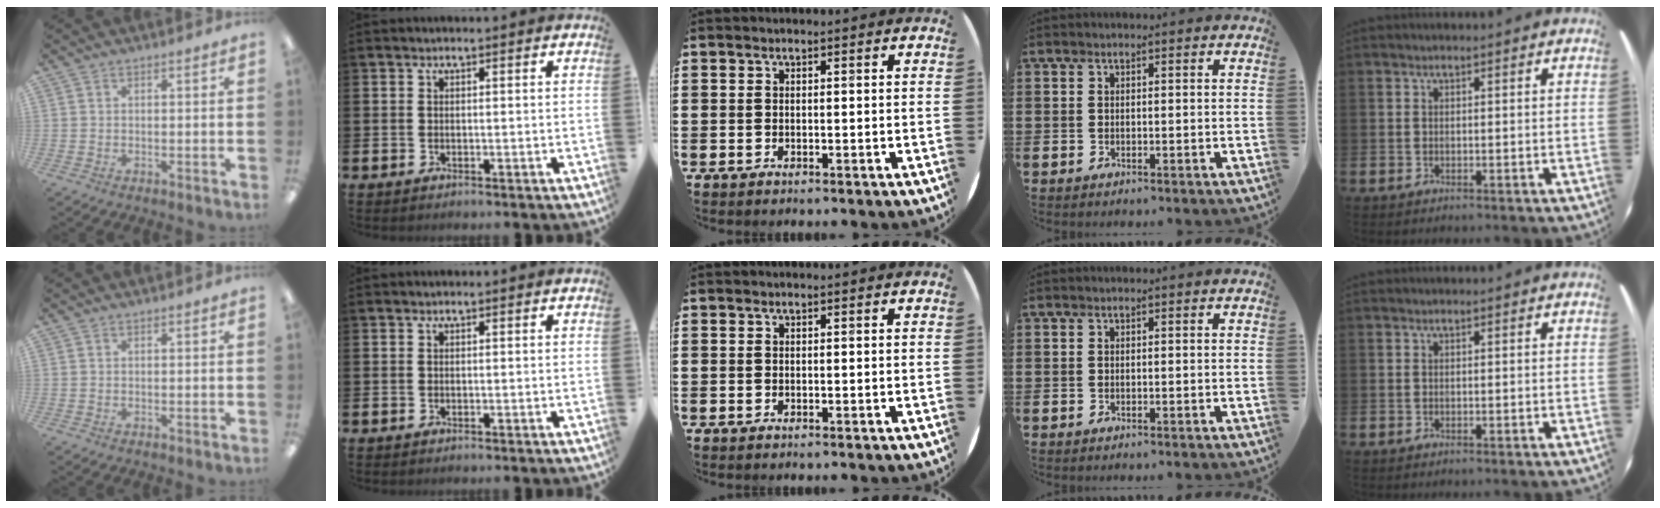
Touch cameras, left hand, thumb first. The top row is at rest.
{}